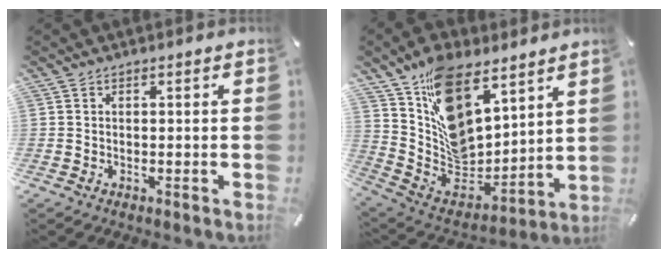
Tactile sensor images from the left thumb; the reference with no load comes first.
{"total": 16.0, "force": [9.5, 9.9, 8.2], "torque": [-0.146, -0.076, 0.182]}